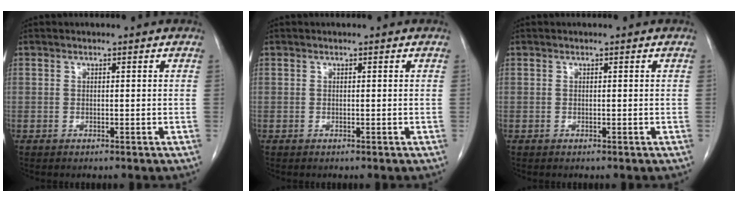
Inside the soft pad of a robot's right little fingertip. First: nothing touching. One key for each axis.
{"total": 0.0}
{"total": 0.0}